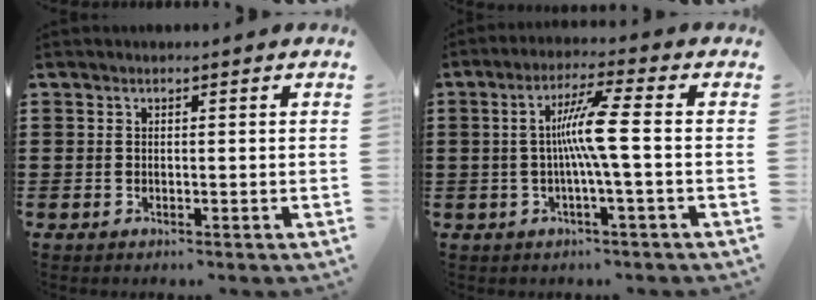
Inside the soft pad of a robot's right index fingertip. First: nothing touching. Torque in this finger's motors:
{"motor_torque": [1.18, -0.36, 0.44, 0.21]}